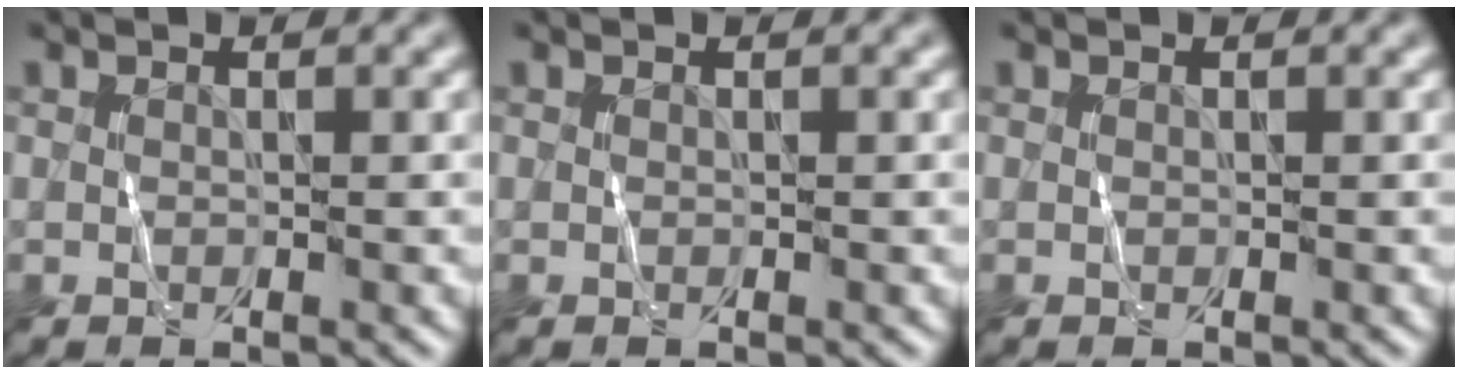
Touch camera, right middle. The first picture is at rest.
{"total": 0.0}
{"total": 0.0}